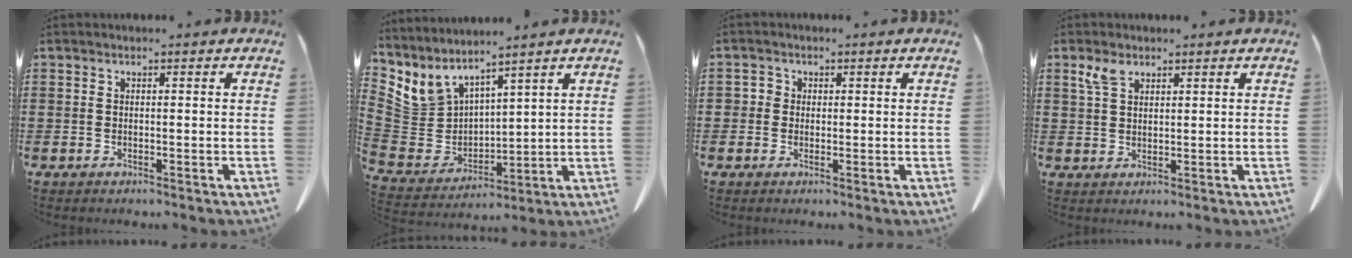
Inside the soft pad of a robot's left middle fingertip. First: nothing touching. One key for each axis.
{"total": 5.7, "fx": 4.2, "fy": 3.8, "fz": 0.2, "tx": -0.049, "ty": -0.036, "tz": 0.081}
{"total": 1.4, "fx": 0.2, "fy": 1.3, "fz": 0.3, "tx": -0.011, "ty": 0.005, "tz": 0.002}
{"total": 3.2, "fx": 2.1, "fy": 1.4, "fz": 1.9, "tx": -0.044, "ty": 0.002, "tz": 0.040}